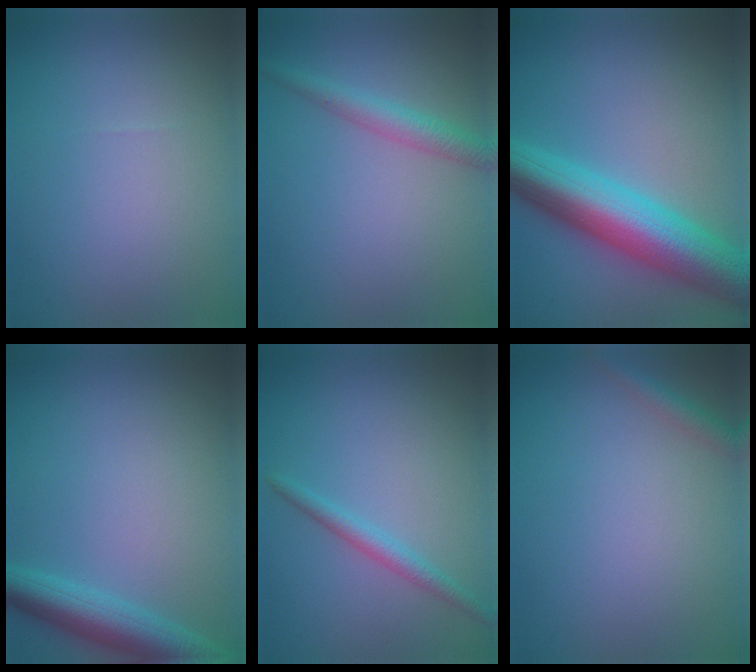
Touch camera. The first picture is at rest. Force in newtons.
{"total": 2.6, "press": 2.6, "slide": 0.1}
{"total": 10.2, "press": 10.2, "slide": 0.3}
{"total": 4.5, "press": 4.5, "slide": 0.2}
{"total": 1.8, "press": 1.8, "slide": 0.1}
{"total": 1.4, "press": 1.4, "slide": 0.1}